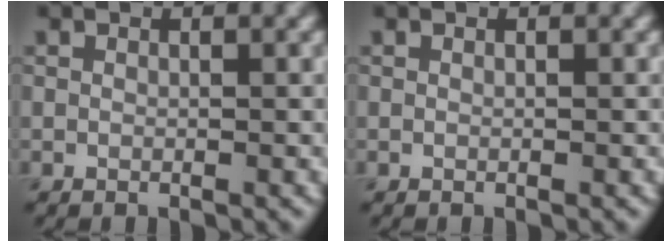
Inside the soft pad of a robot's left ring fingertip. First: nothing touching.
{"total": 0.0}